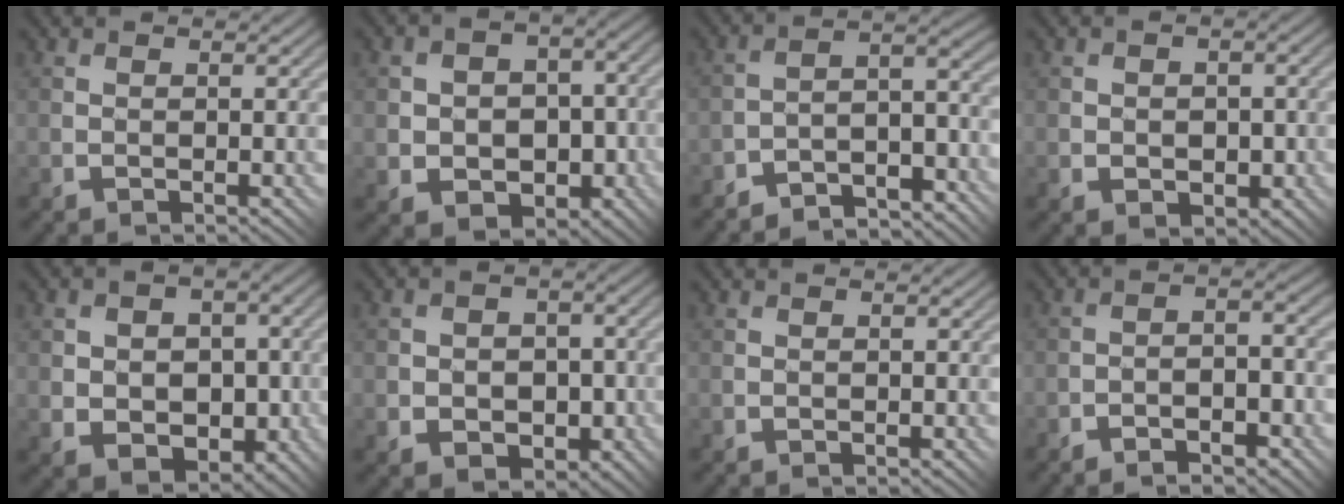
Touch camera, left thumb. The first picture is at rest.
{"total": 7.7, "force": [-1.7, 5.9, 4.7], "torque": [-0.089, -0.016, -0.027]}
{"total": 6.8, "force": [-5.9, 1.7, 3.0], "torque": [-0.029, 0.001, -0.114]}
{"total": 2.9, "force": [-0.4, 2.2, 1.8], "torque": [-0.032, -0.008, 0.003]}
{"total": 7.6, "force": [-0.6, 5.8, 4.9], "torque": [-0.084, -0.011, -0.006]}
{"total": 5.5, "force": [-1.4, 4.3, 3.1], "torque": [-0.052, -0.014, -0.027]}
{"total": 0.0}
{"total": 5.9, "force": [-3.5, 2.0, 4.3], "torque": [-0.068, 0.001, -0.057]}